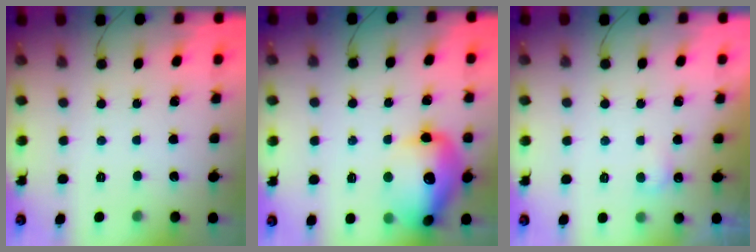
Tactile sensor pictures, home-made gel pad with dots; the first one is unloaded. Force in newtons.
{"total": 17.8, "press": 17.6, "slide": 2.3}
{"total": 2.4, "press": 2.4, "slide": 0.6}